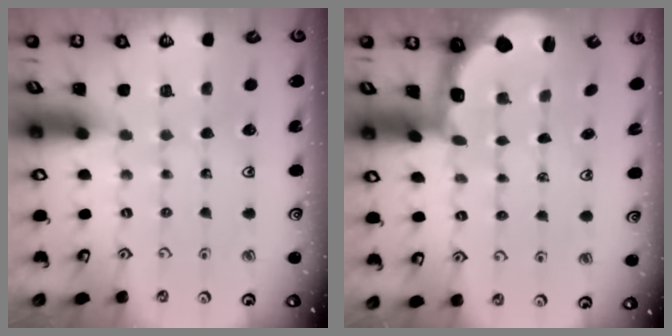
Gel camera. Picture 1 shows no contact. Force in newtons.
{"total": 2.5, "press": 1.3, "slide": 2.1}